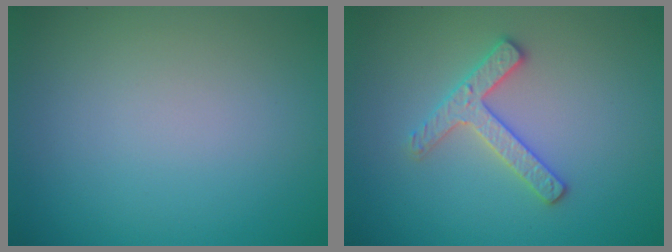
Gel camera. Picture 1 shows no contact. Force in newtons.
{"total": 2.5, "press": 2.5, "slide": 0.4}